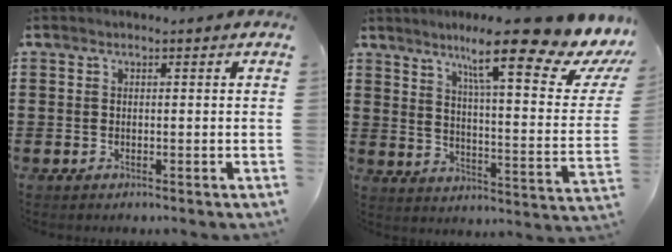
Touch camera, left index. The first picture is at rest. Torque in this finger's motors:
{"motor_torque": [2.14, 0.00, 1.05, 0.21]}